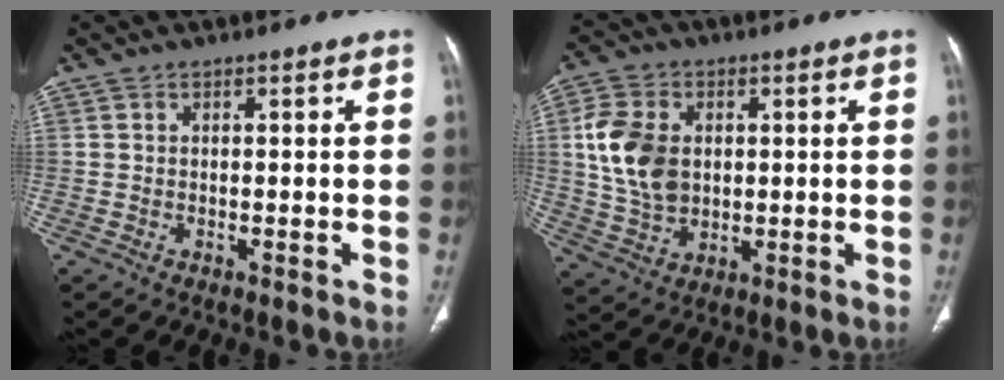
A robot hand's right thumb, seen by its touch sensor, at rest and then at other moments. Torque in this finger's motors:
{"motor_torque": [-0.82, 1.27, 1.08, 0.38, 0.25]}